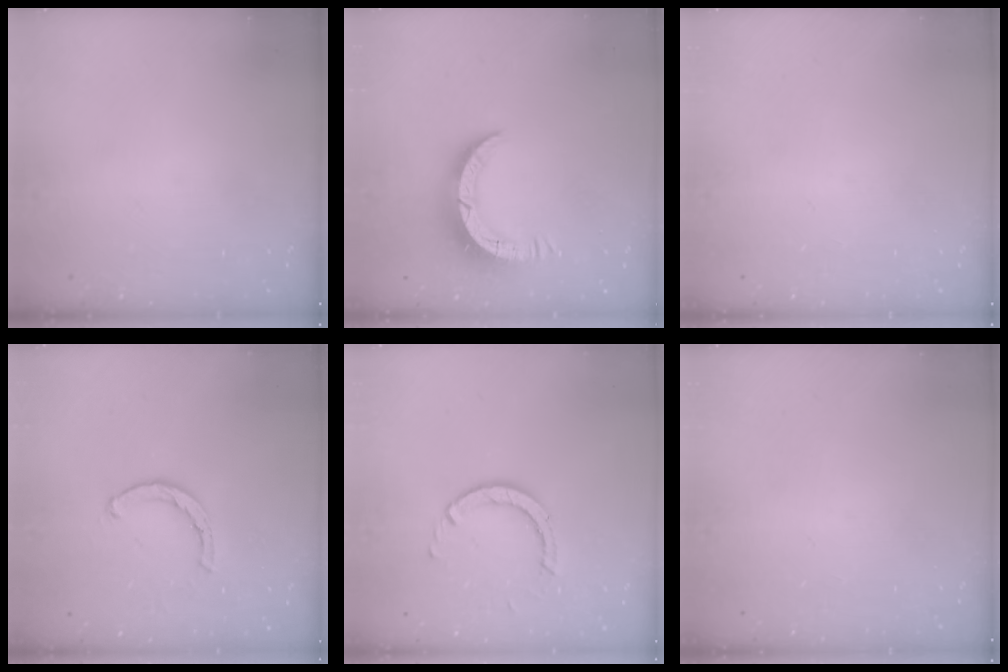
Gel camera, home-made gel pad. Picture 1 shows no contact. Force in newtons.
{"total": 7.7, "press": 7.7, "slide": 0.4}
{"total": 0.0}
{"total": 2.1, "press": 2.1, "slide": 0.1}
{"total": 3.1, "press": 3.1, "slide": 0.1}
{"total": 0.0}